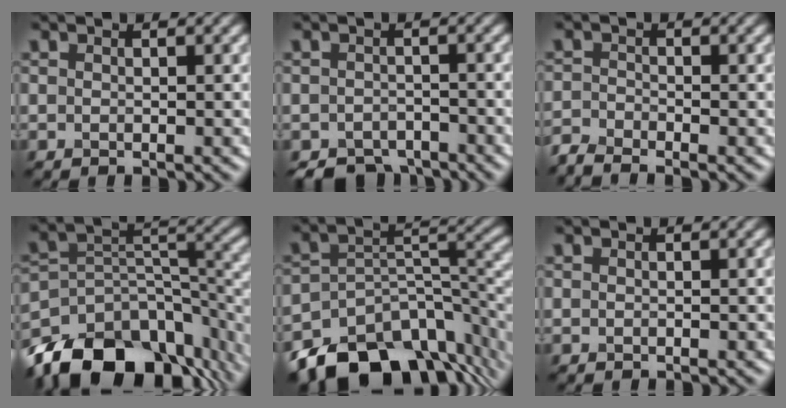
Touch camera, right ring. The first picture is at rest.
{"total": 3.8, "force": [-3.3, 1.8, 0.9], "torque": [0.001, -0.006, -0.054]}
{"total": 2.5, "force": [-2.4, 0.3, 0.7], "torque": [-0.020, -0.006, -0.056]}
{"total": 14.9, "force": [-10.5, 7.7, 7.1], "torque": [-0.150, 0.009, -0.174]}
{"total": 12.7, "force": [-8.8, 6.6, 6.4], "torque": [-0.108, -0.001, -0.153]}
{"total": 0.0}